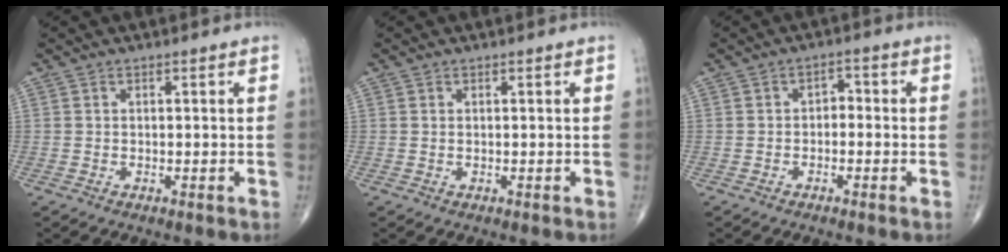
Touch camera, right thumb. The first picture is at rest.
{"total": 0.0}
{"total": 2.4, "force": [-0.6, 1.7, 1.6], "torque": [-0.006, 0.016, -0.020]}